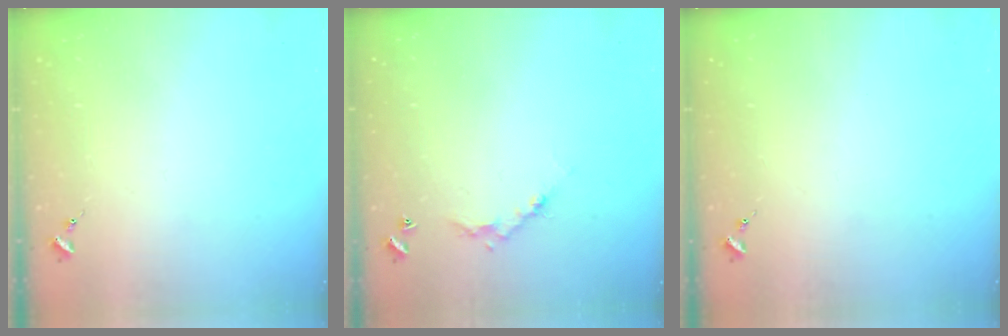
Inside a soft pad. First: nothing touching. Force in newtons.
{"total": 5.2, "press": 5.2, "slide": 0.3}
{"total": 0.0}